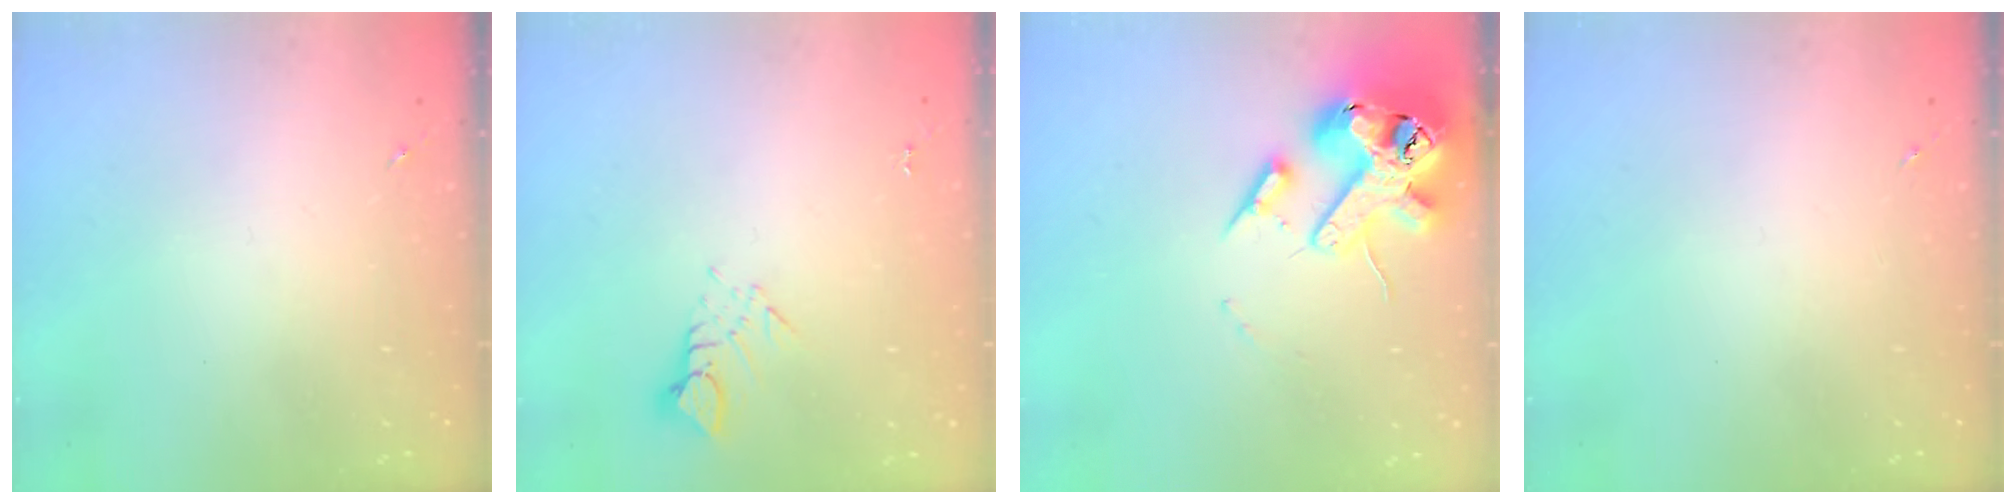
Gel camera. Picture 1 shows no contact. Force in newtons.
{"total": 3.5, "press": 3.5, "slide": 0.3}
{"total": 18.6, "press": 18.4, "slide": 2.8}
{"total": 0.0}